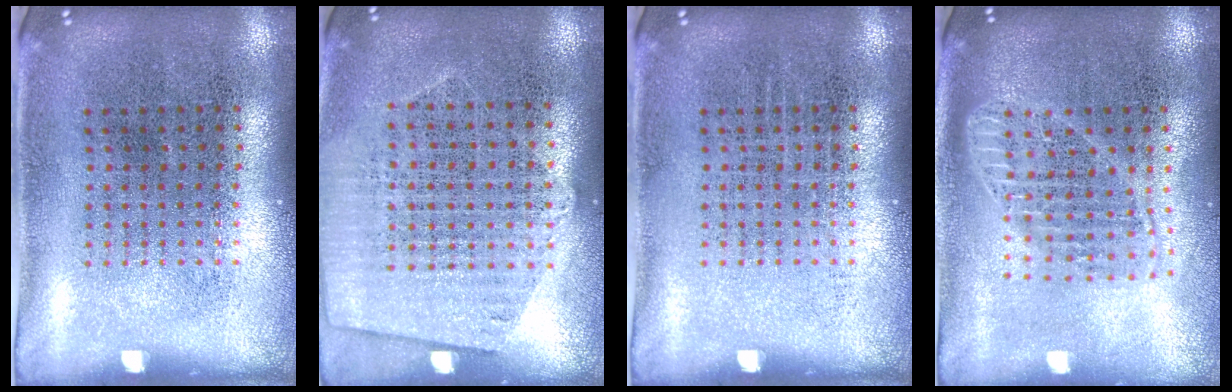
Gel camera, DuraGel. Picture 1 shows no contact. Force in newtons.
{"total": 1.0, "press": 0.8, "slide": 0.5}
{"total": 0.0}
{"total": 1.8, "press": 1.5, "slide": 0.9}